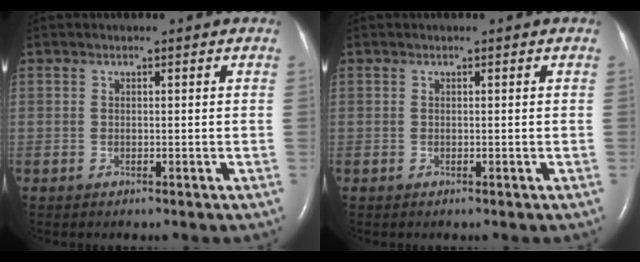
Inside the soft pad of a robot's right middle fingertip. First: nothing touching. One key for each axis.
{"total": 0.0}